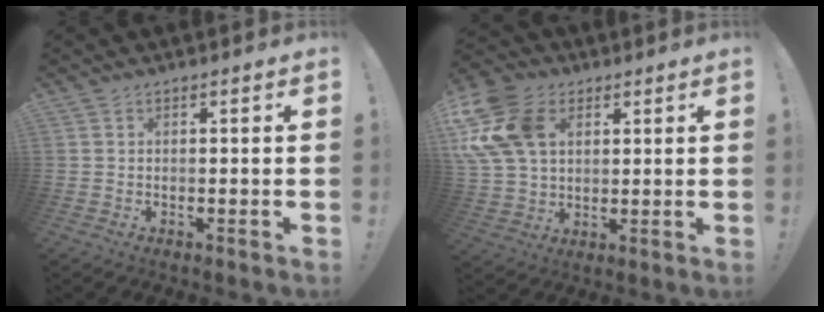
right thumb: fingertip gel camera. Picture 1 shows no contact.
{"total": 18.4, "force": [5.6, 13.1, 11.7], "torque": [-0.242, -0.011, 0.106]}